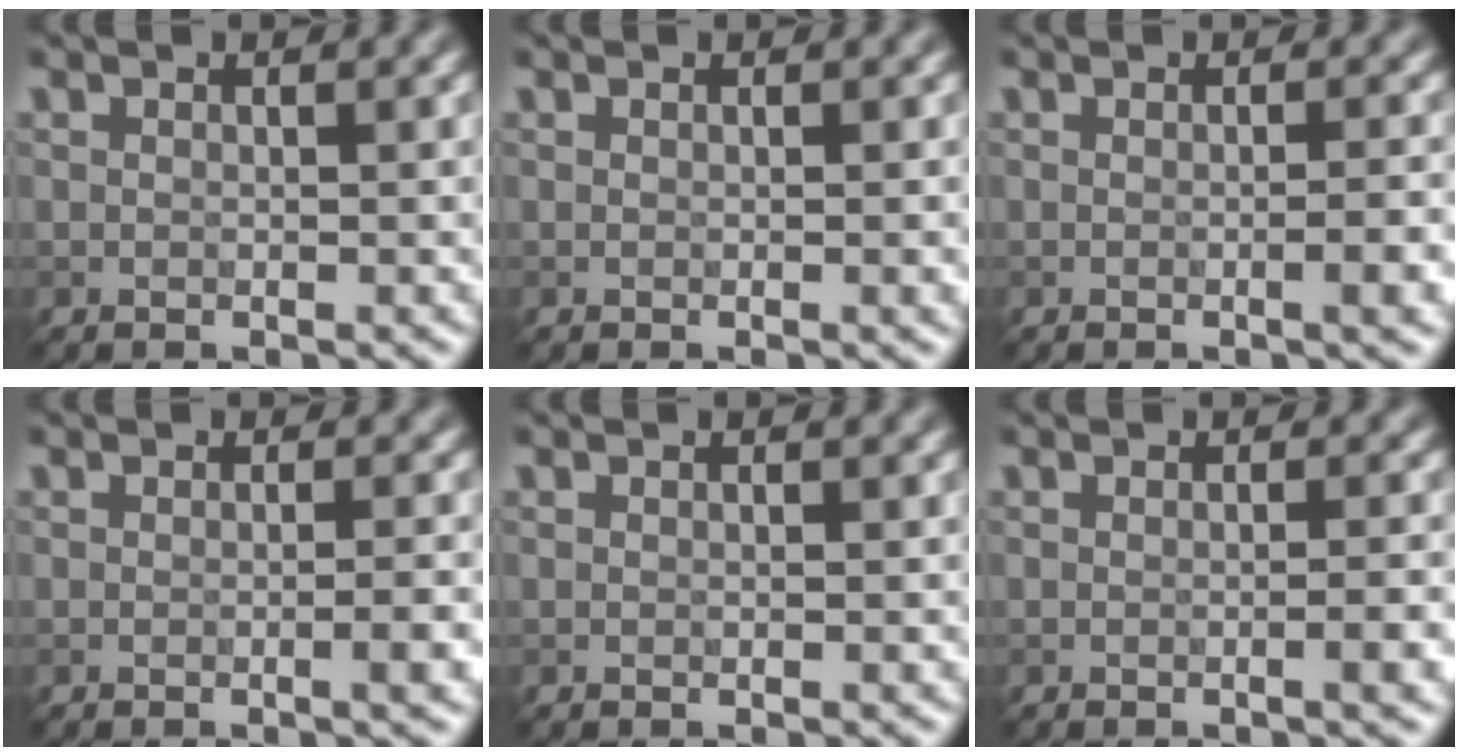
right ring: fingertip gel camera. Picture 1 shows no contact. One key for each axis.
{"total": 0.8, "fx": 0.0, "fy": 0.1, "fz": 0.7, "tx": -0.007, "ty": 0.001, "tz": -0.001}
{"total": 2.6, "fx": -0.5, "fy": 0.5, "fz": 2.5, "tx": -0.028, "ty": 0.004, "tz": -0.009}
{"total": 2.1, "fx": -0.4, "fy": 0.4, "fz": 2.0, "tx": -0.023, "ty": 0.002, "tz": -0.009}
{"total": 0.0}
{"total": 2.2, "fx": -0.4, "fy": 0.5, "fz": 2.1, "tx": -0.023, "ty": 0.003, "tz": -0.009}